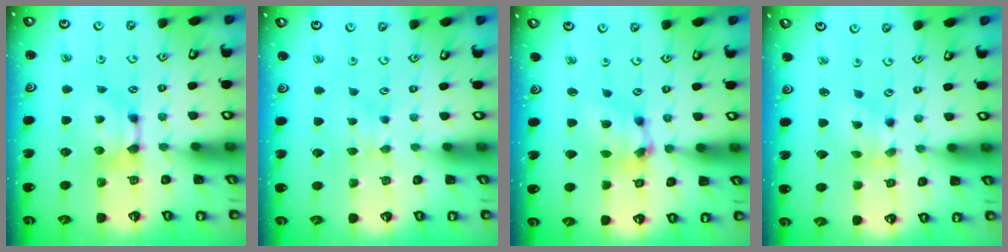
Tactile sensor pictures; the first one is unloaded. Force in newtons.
{"total": 2.6, "press": 2.6, "slide": 0.4}
{"total": 6.2, "press": 5.9, "slide": 1.8}
{"total": 1.5, "press": 0.6, "slide": 1.4}